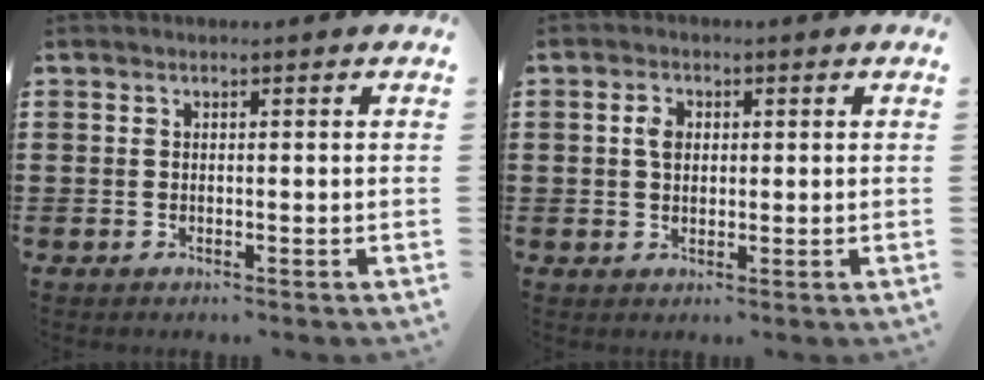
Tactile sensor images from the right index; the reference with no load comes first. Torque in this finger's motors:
{"motor_torque": [0.01, 0.00, 0.05, 0.04]}